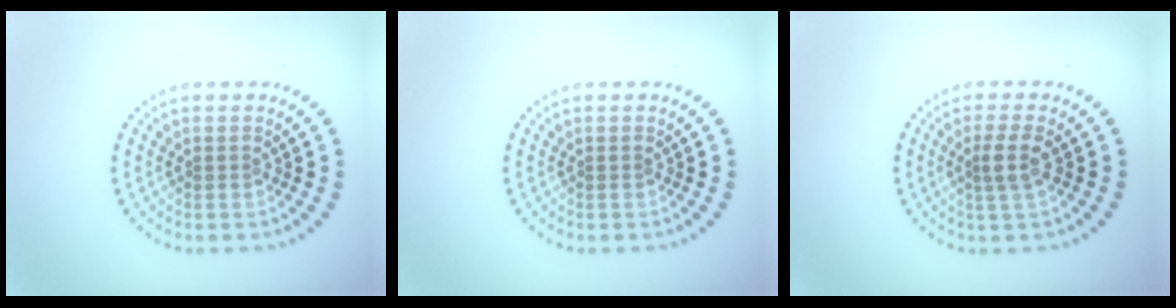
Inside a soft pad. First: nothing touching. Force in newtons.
{"total": 0.0}
{"total": 2.1, "press": 1.7, "slide": 1.3}